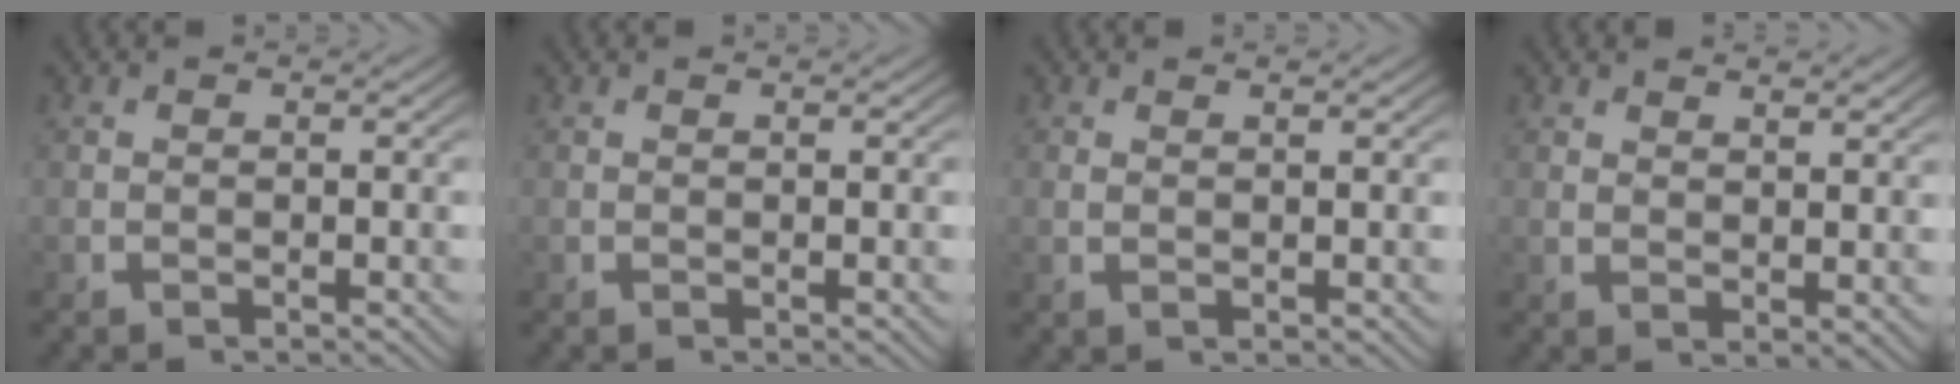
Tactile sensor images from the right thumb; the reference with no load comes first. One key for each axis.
{"total": 0.6, "fx": 0.3, "fy": -0.2, "fz": 0.5, "tx": -0.009, "ty": -0.001, "tz": 0.008}
{"total": 1.4, "fx": 0.8, "fy": -0.2, "fz": 1.1, "tx": -0.025, "ty": -0.005, "tz": 0.021}
{"total": 2.1, "fx": 1.8, "fy": 0.1, "fz": 1.2, "tx": -0.020, "ty": -0.006, "tz": 0.038}